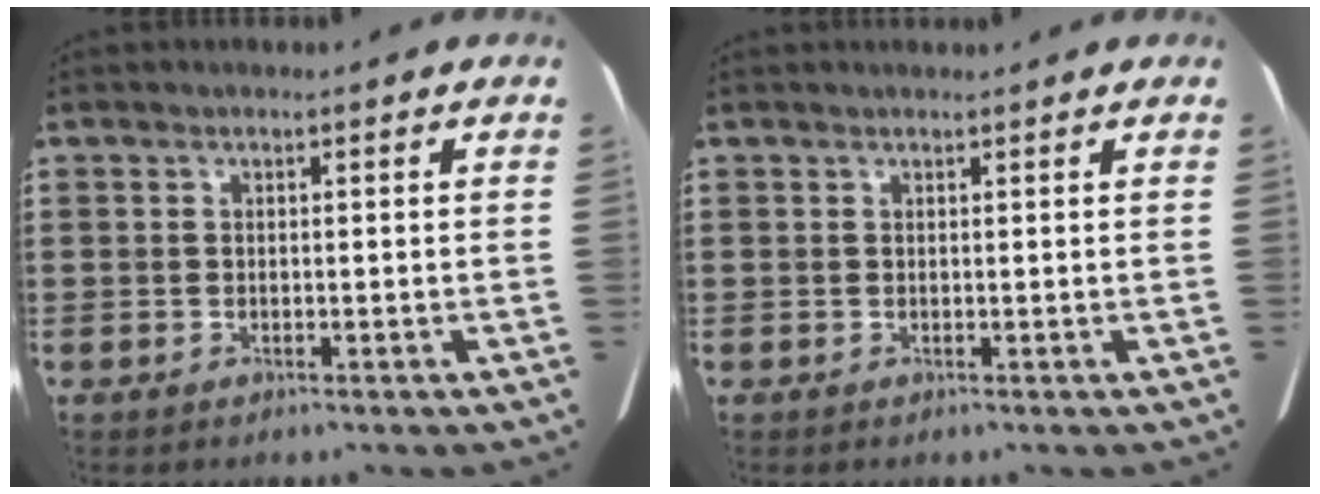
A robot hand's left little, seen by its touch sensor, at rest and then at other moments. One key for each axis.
{"total": 0.5, "fx": 0.5, "fy": 0.0, "fz": 0.1, "tx": 0.005, "ty": -0.002, "tz": 0.008}